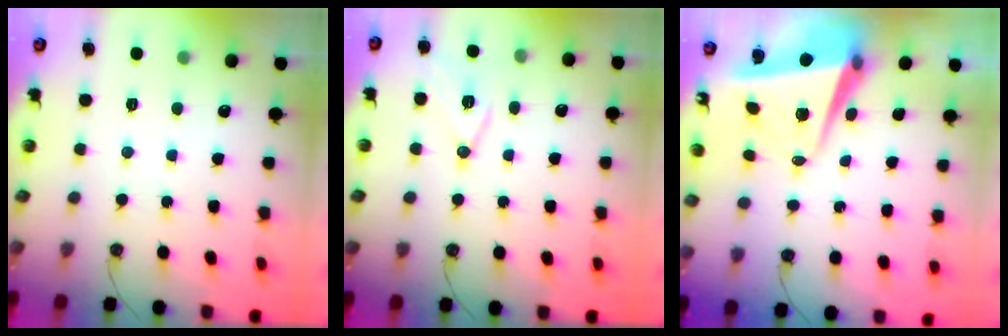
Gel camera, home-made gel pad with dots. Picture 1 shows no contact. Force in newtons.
{"total": 10.2, "press": 9.6, "slide": 3.4}
{"total": 6.8, "press": 6.6, "slide": 1.8}